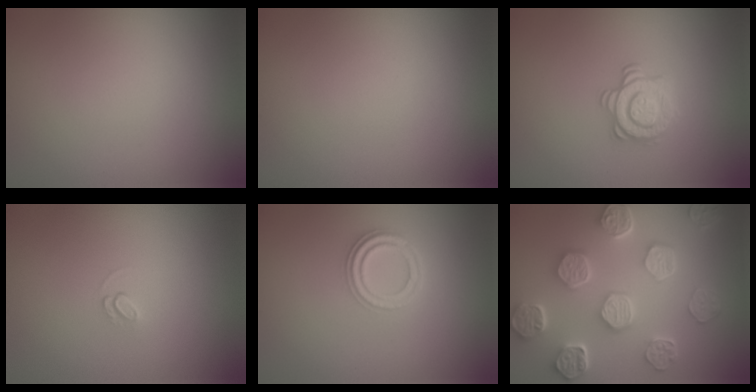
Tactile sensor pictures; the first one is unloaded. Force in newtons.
{"total": 0.0}
{"total": 2.9, "press": 2.5, "slide": 1.4}
{"total": 0.8, "press": 0.5, "slide": 0.7}
{"total": 2.3, "press": 2.3, "slide": 0.3}
{"total": 7.9, "press": 6.1, "slide": 5.0}